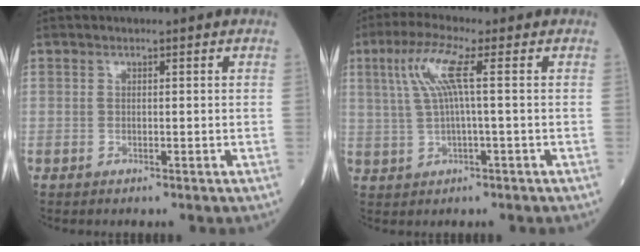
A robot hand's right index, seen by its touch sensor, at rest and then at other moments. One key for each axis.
{"total": 6.5, "fx": 1.7, "fy": 0.0, "fz": 6.3, "tx": -0.138, "ty": 0.019, "tz": 0.038}